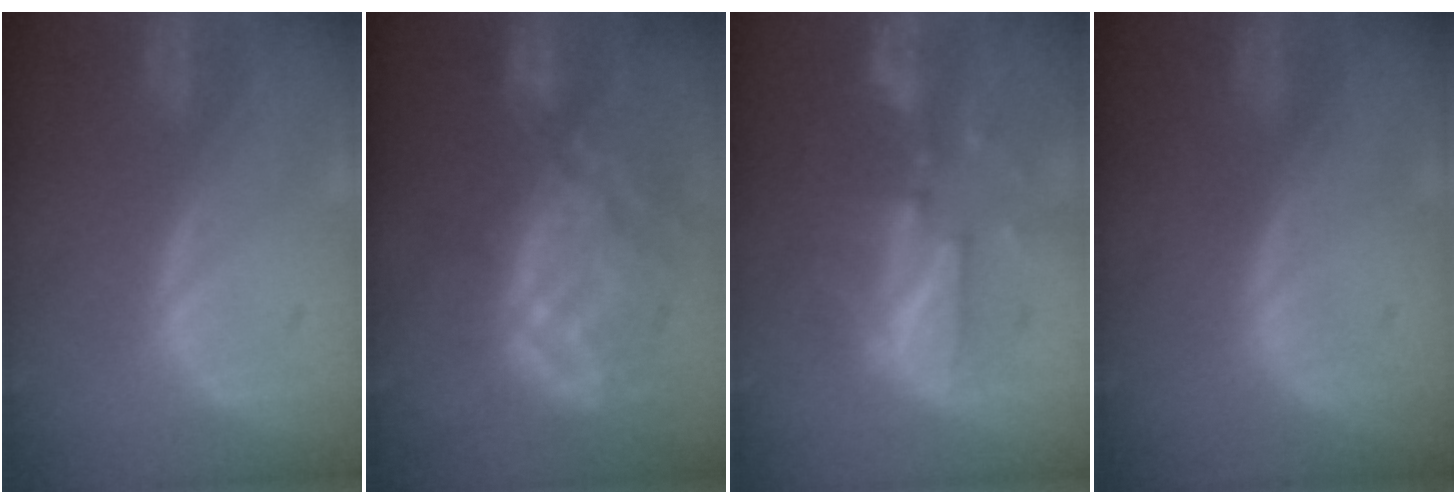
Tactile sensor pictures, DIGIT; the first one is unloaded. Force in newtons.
{"total": 11.2, "press": 10.4, "slide": 4.3}
{"total": 9.8, "press": 8.7, "slide": 4.4}
{"total": 0.0}